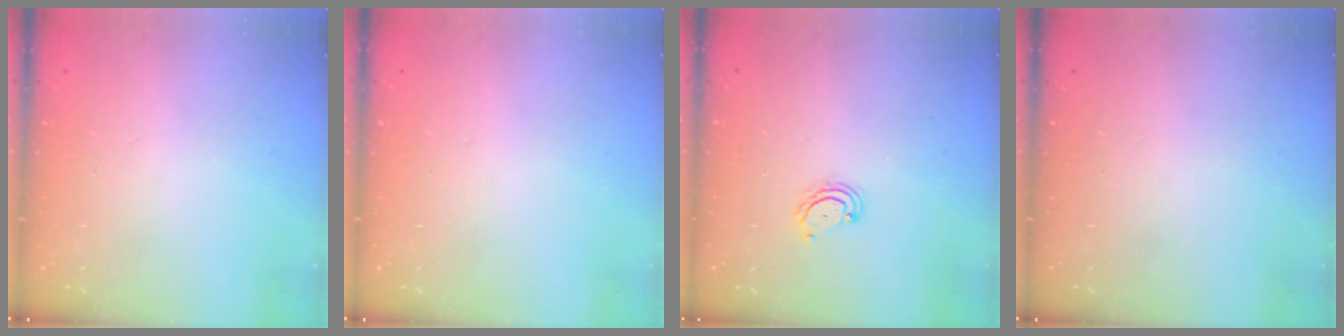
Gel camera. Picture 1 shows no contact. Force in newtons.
{"total": 0.0}
{"total": 4.1, "press": 4.1, "slide": 0.6}
{"total": 0.0}